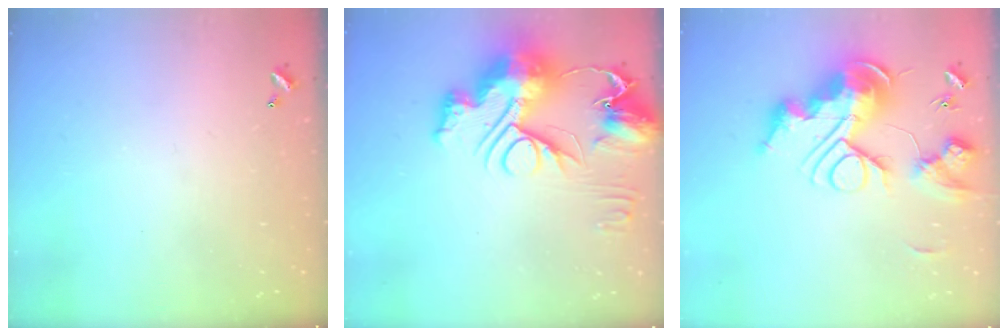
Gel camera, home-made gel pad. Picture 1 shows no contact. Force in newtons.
{"total": 20.0, "press": 19.9, "slide": 1.9}
{"total": 0.7, "press": 0.7, "slide": 0.0}